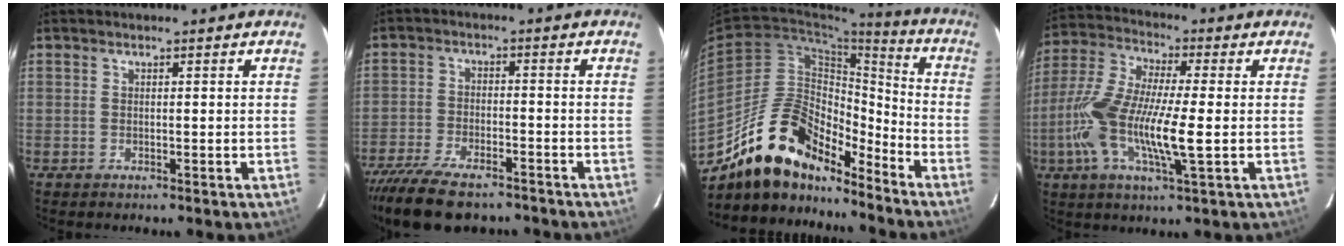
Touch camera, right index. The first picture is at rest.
{"total": 13.8, "force": [-11.1, 4.8, 6.7], "torque": [-0.150, -0.028, -0.189]}
{"total": 18.4, "force": [-14.9, 7.2, 8.0], "torque": [-0.144, 0.026, -0.256]}
{"total": 15.7, "force": [-2.7, 3.2, 15.1], "torque": [-0.307, -0.006, -0.061]}